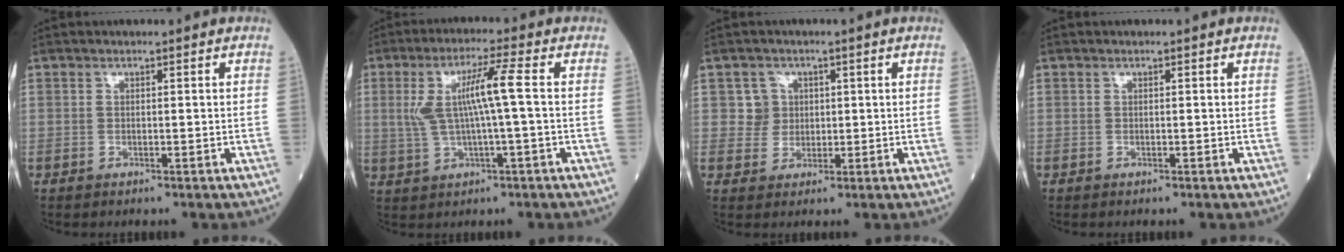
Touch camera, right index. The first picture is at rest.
{"total": 7.6, "force": [0.8, -0.1, 7.5], "torque": [-0.155, 0.012, 0.018]}
{"total": 3.0, "force": [0.5, 3.0, -0.2], "torque": [0.013, 0.008, 0.007]}
{"total": 0.0}